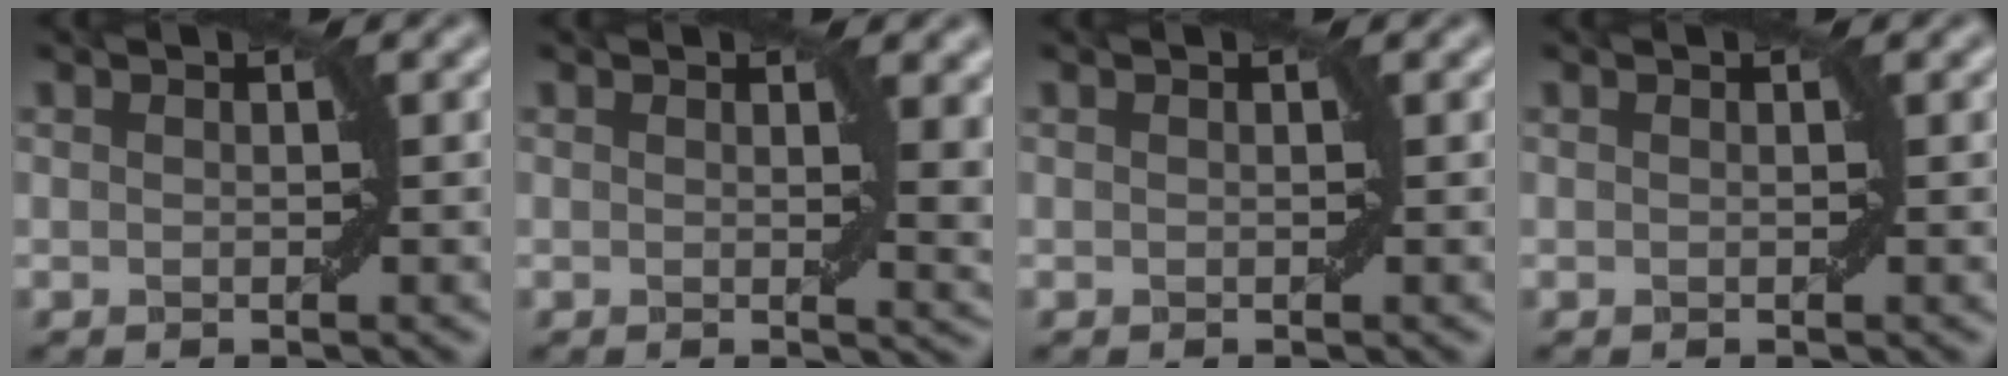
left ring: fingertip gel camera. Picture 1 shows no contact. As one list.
[{"total": 3.9, "force": [1.2, 1.3, 3.5], "torque": [-0.034, -0.005, 0.020]}, {"total": 0.0}, {"total": 0.0}]